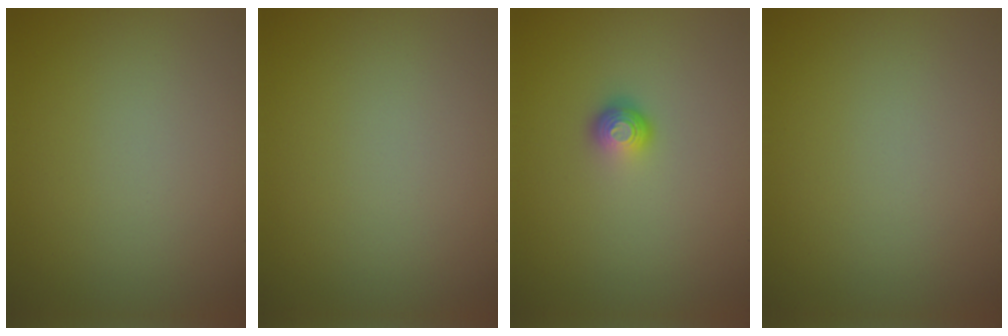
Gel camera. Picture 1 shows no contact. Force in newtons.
{"total": 0.0}
{"total": 1.6, "press": 1.1, "slide": 1.2}
{"total": 0.0}